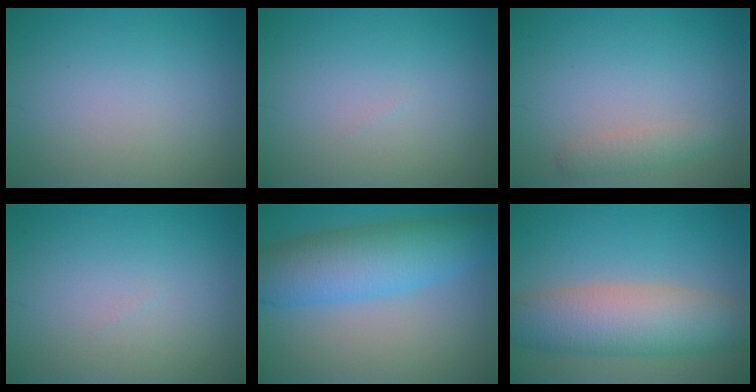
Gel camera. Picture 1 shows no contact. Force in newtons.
{"total": 0.0}
{"total": 1.5, "press": 1.5, "slide": 0.0}
{"total": 0.0}
{"total": 6.2, "press": 6.2, "slide": 0.1}
{"total": 7.6, "press": 7.6, "slide": 0.5}